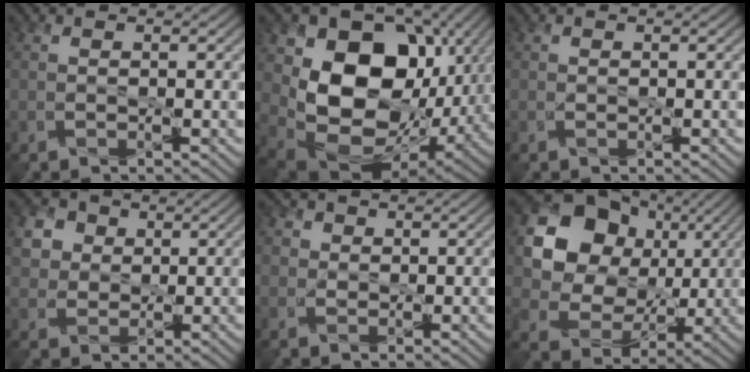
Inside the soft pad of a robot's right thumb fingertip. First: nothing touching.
{"total": 16.6, "force": [2.4, 12.4, 10.8], "torque": [-0.204, -0.031, 0.057]}
{"total": 0.0}
{"total": 5.2, "force": [1.7, 4.5, 2.0], "torque": [-0.073, 0.002, 0.028]}
{"total": 3.2, "force": [1.2, 2.8, 1.0], "torque": [-0.027, -0.002, 0.006]}
{"total": 14.1, "force": [3.7, 11.4, 7.3], "torque": [-0.167, 0.008, 0.063]}